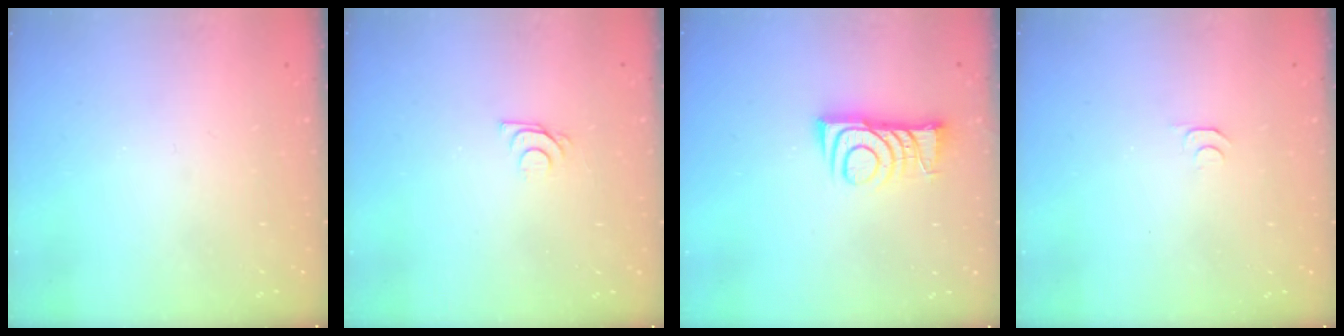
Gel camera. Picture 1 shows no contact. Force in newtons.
{"total": 5.8, "press": 5.8, "slide": 0.5}
{"total": 8.7, "press": 8.6, "slide": 0.8}
{"total": 3.4, "press": 3.4, "slide": 0.5}